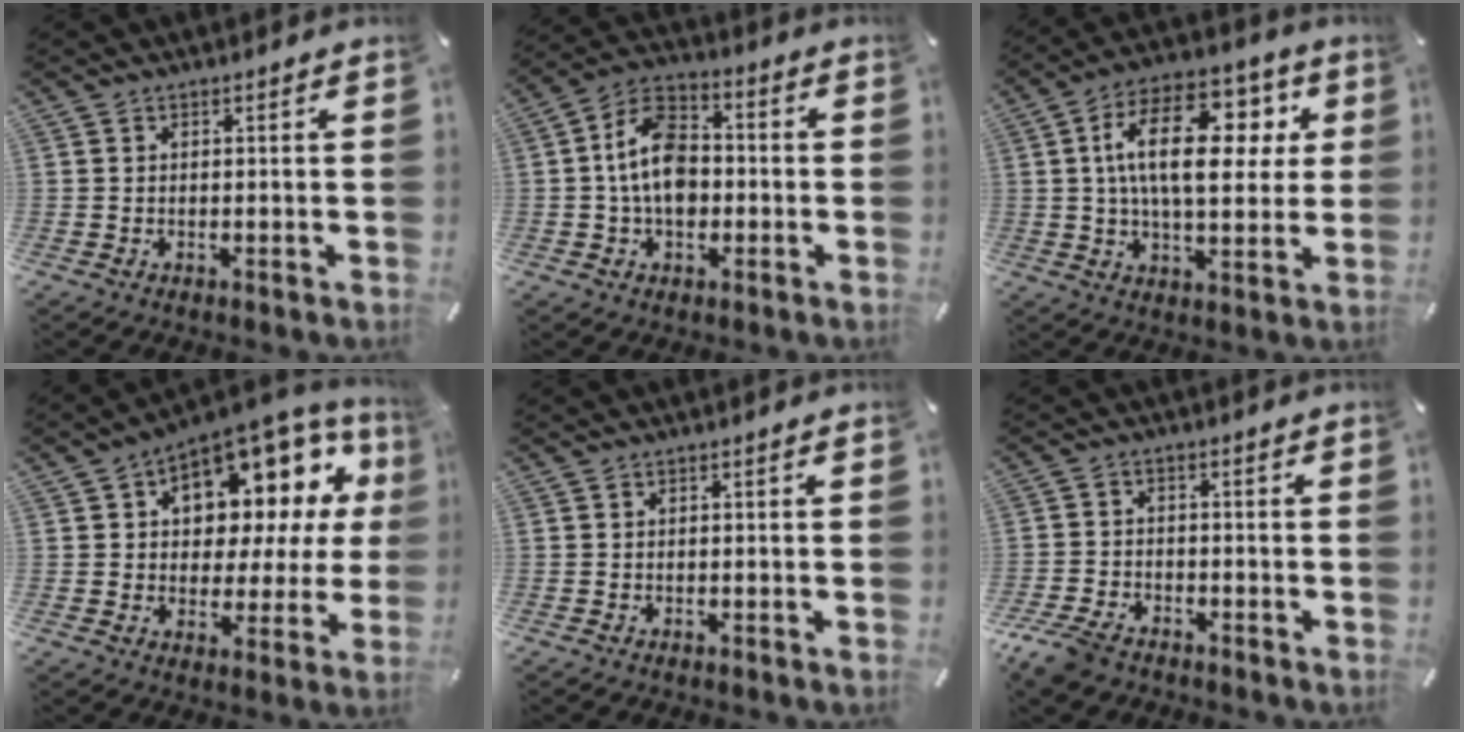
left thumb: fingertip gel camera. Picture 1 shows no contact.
{"total": 11.7, "force": [-1.0, 8.1, 8.3], "torque": [-0.163, 0.015, -0.021]}
{"total": 20.3, "force": [5.1, 10.9, 16.3], "torque": [-0.281, -0.001, 0.078]}
{"total": 12.7, "force": [6.5, 8.4, 7.1], "torque": [-0.095, -0.064, 0.113]}
{"total": 0.0}
{"total": 5.5, "force": [-4.2, 2.7, 2.3], "torque": [-0.064, 0.012, -0.084]}